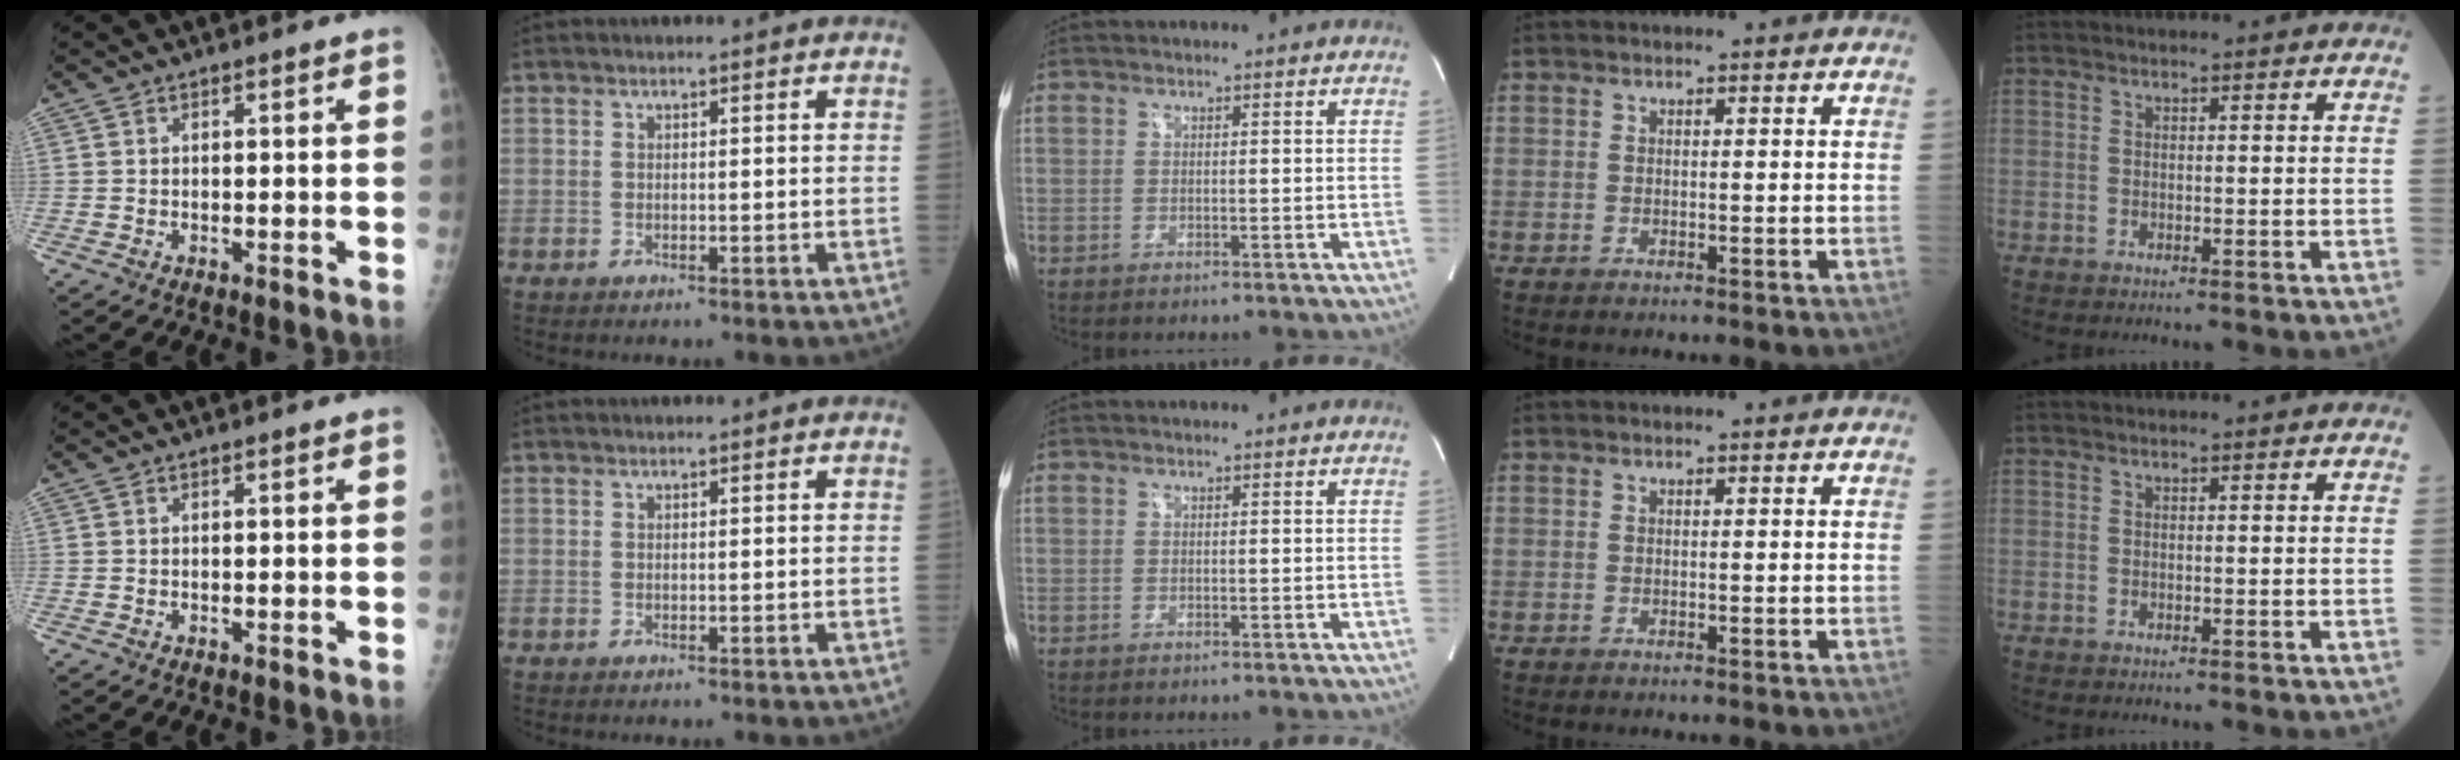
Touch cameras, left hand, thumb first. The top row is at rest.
{}